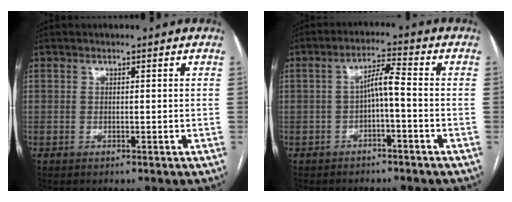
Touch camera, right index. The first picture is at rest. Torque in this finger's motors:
{"motor_torque": [0.57, -0.10, 0.26, 0.08]}